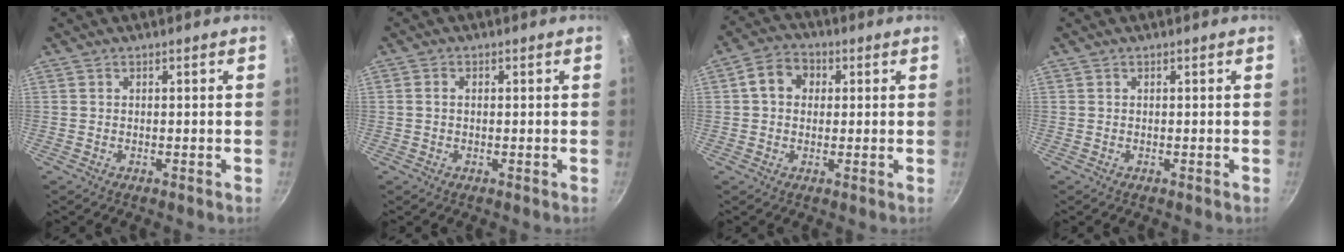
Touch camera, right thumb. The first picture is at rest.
{"total": 1.3, "force": [0.1, 1.0, 0.9], "torque": [-0.016, 0.004, -0.001]}
{"total": 6.5, "force": [1.3, 5.3, 3.6], "torque": [-0.040, 0.011, 0.010]}
{"total": 0.0}